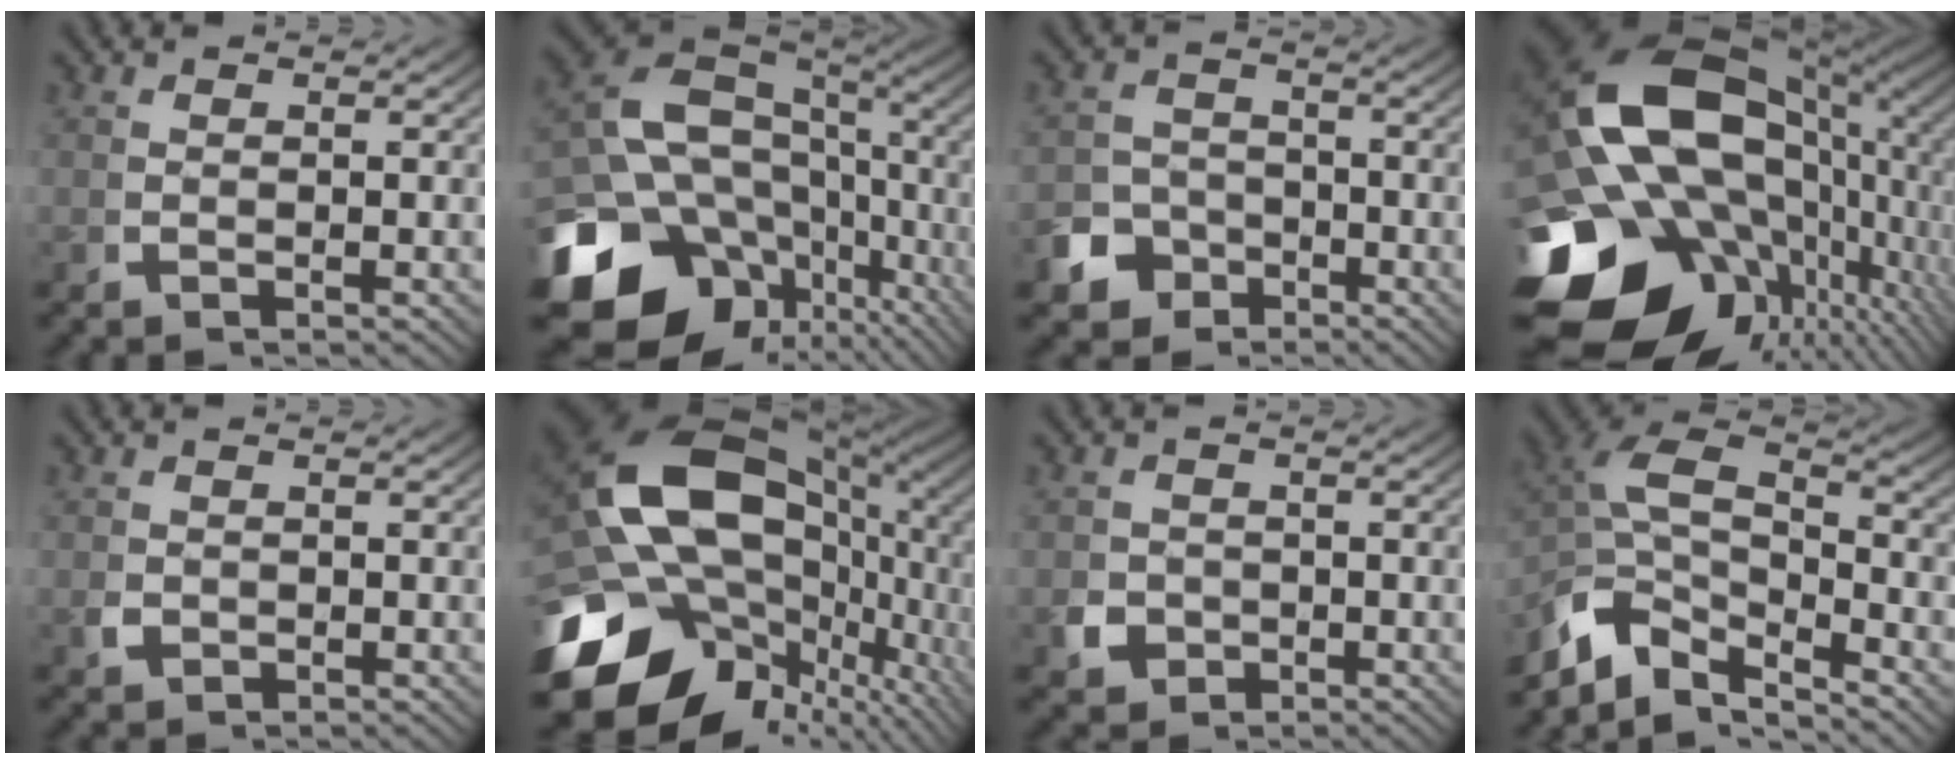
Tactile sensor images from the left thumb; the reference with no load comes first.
{"total": 20.0, "force": [-4.3, 14.1, 13.5], "torque": [-0.261, -0.065, -0.043]}
{"total": 6.3, "force": [-3.8, 4.7, 1.7], "torque": [-0.005, -0.022, -0.066]}
{"total": 27.7, "force": [-3.1, 19.4, 19.5], "torque": [-0.382, -0.081, -0.021]}
{"total": 1.4, "force": [-0.3, 1.2, 0.7], "torque": [-0.017, -0.005, -0.004]}
{"total": 24.5, "force": [-2.2, 16.5, 17.9], "torque": [-0.321, -0.062, -0.010]}
{"total": 3.3, "force": [-1.3, 2.7, 1.4], "torque": [-0.029, -0.013, -0.017]}
{"total": 10.4, "force": [-1.7, 7.8, 6.7], "torque": [-0.163, -0.042, -0.022]}